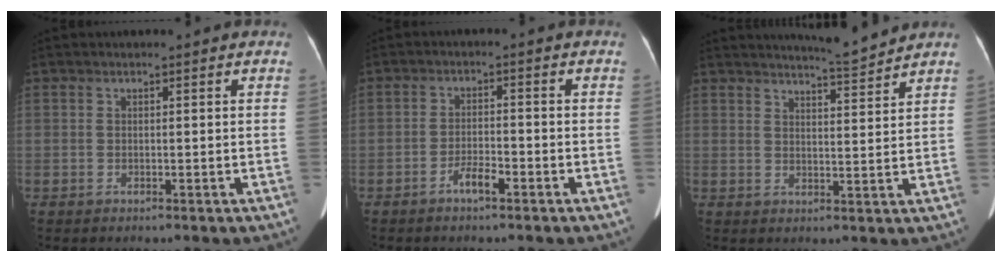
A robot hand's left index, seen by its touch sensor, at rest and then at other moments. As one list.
[{"total": 3.0, "force": [-2.1, 0.6, 2.0], "torque": [-0.037, 0.002, -0.038]}, {"total": 5.5, "force": [5.3, -1.0, 0.8], "torque": [-0.023, -0.013, 0.080]}]